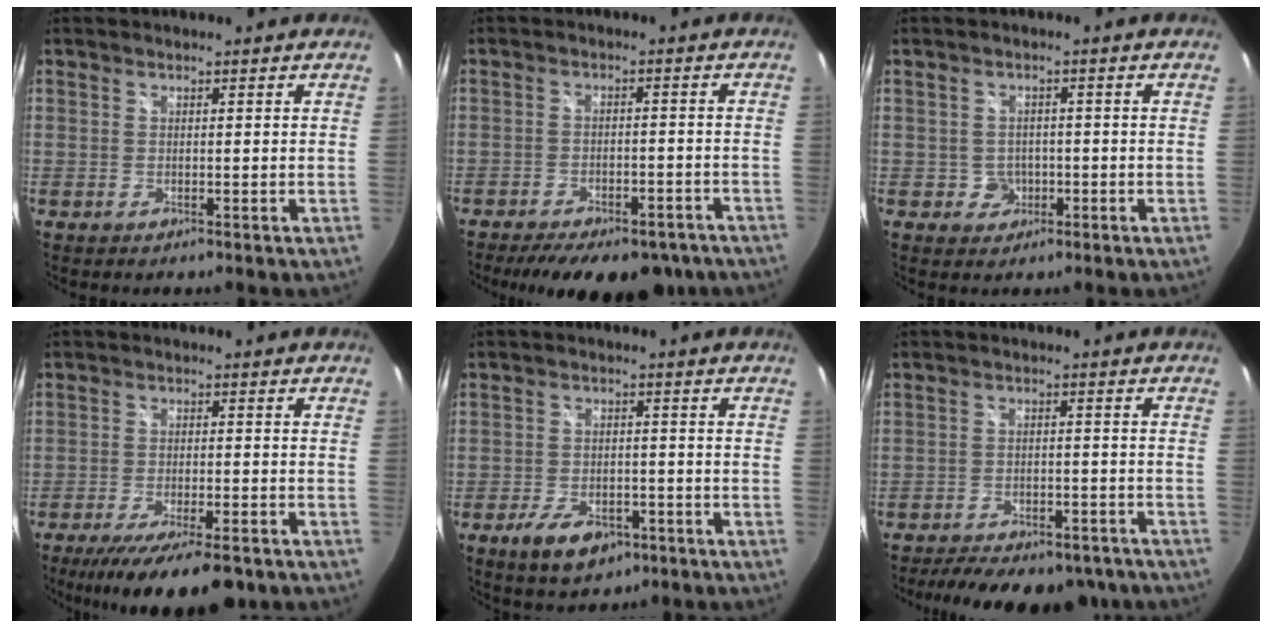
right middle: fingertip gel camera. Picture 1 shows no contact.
{"total": 17.7, "force": [-13.6, 7.3, 8.7], "torque": [-0.170, -0.010, -0.168]}
{"total": 3.3, "force": [-0.9, 3.1, 0.5], "torque": [-0.012, 0.005, -0.009]}
{"total": 13.3, "force": [-9.6, 3.4, 8.6], "torque": [-0.168, -0.038, -0.149]}
{"total": 8.4, "force": [-4.8, 4.6, 5.1], "torque": [-0.115, -0.006, -0.074]}
{"total": 17.8, "force": [-14.4, 6.7, 8.0], "torque": [-0.161, -0.009, -0.178]}